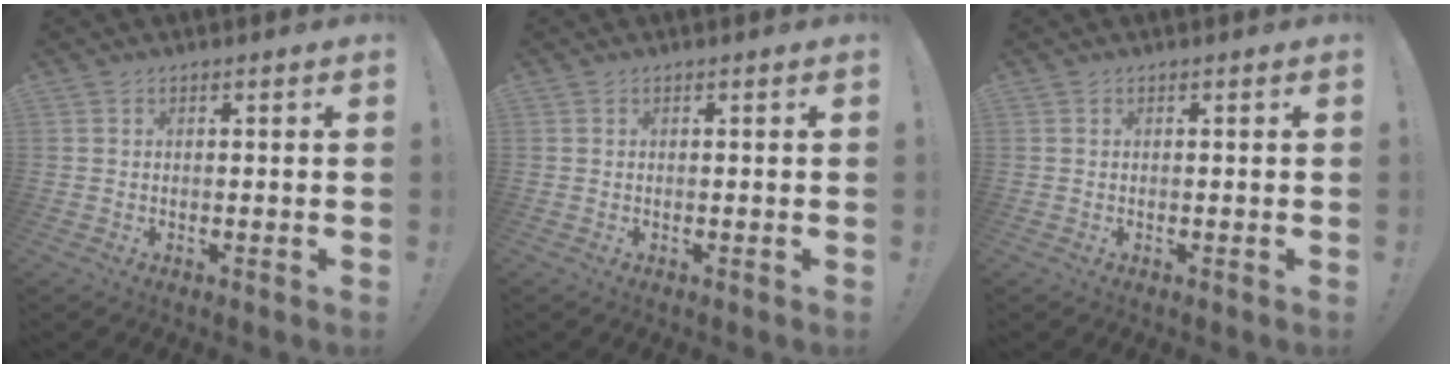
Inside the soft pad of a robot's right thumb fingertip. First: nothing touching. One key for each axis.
{"total": 0.0}
{"total": 0.0}